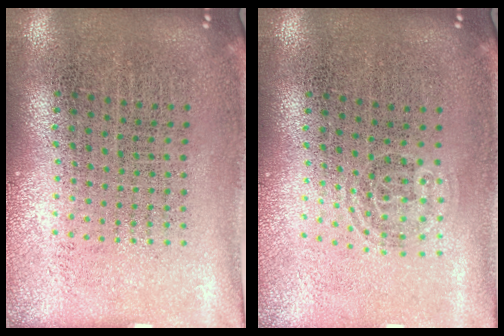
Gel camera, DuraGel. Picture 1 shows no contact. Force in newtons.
{"total": 0.8, "press": 0.5, "slide": 0.5}